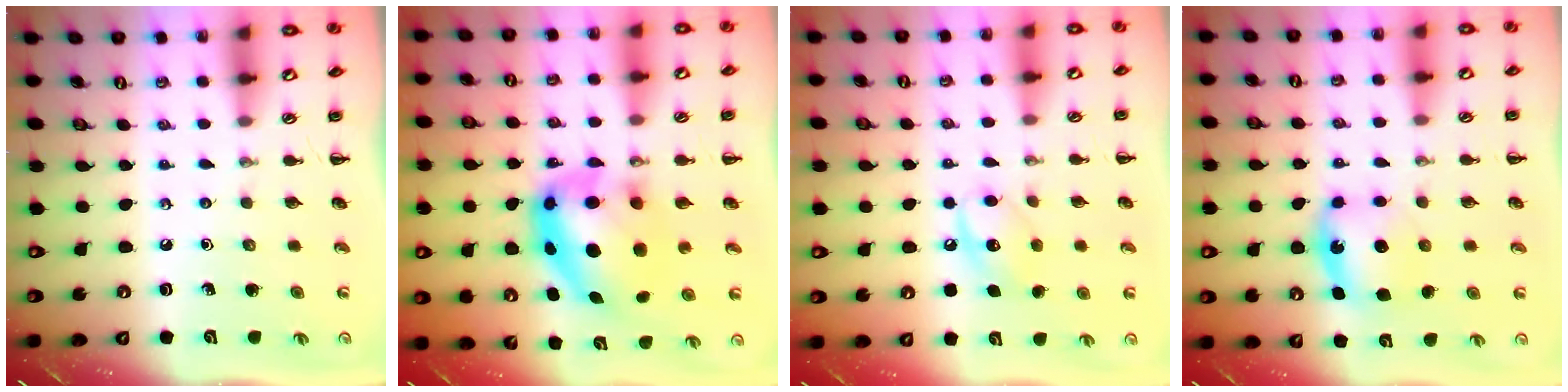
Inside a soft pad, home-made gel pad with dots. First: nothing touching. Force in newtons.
{"total": 11.3, "press": 11.0, "slide": 2.8}
{"total": 9.2, "press": 9.2, "slide": 1.0}
{"total": 6.3, "press": 6.3, "slide": 0.6}